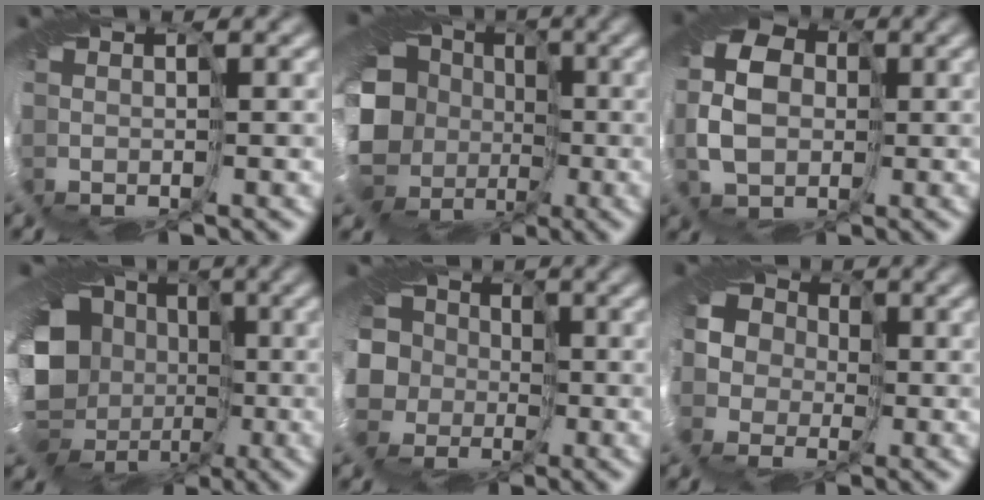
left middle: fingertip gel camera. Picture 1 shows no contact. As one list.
[{"total": 15.2, "force": [-4.5, 12.4, 7.5], "torque": [-0.141, -0.030, -0.101]}, {"total": 5.7, "force": [-1.3, 4.1, 3.8], "torque": [-0.072, -0.004, -0.046]}, {"total": 15.8, "force": [-2.9, 13.7, 7.3], "torque": [-0.153, -0.036, -0.085]}, {"total": 9.8, "force": [-2.9, 8.2, 4.4], "torque": [-0.092, -0.007, -0.098]}, {"total": 5.3, "force": [-0.1, 5.1, 1.5], "torque": [-0.019, 0.010, -0.046]}]